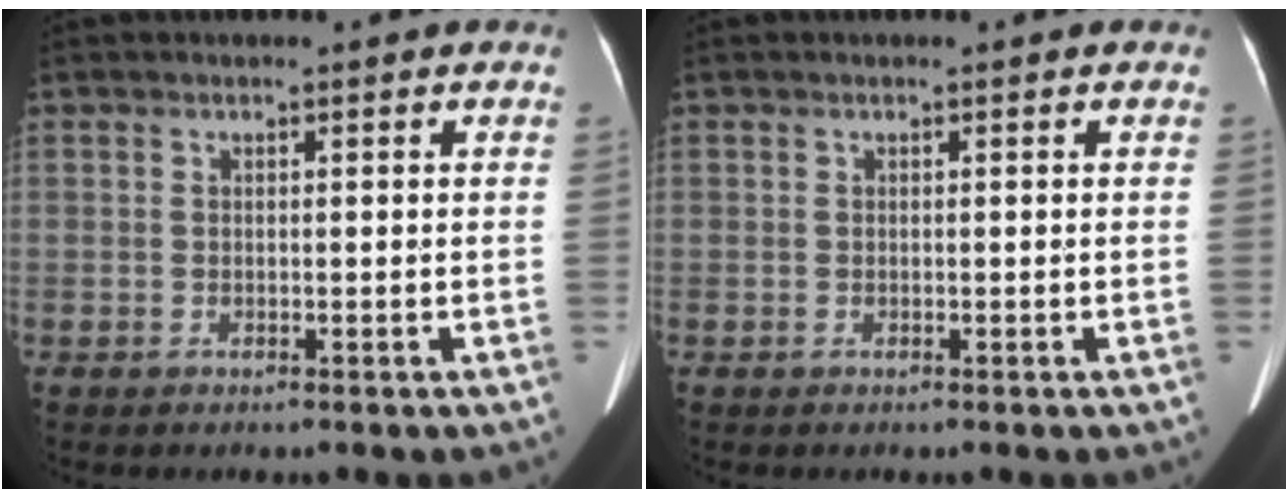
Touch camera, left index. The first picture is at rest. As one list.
[{"total": 0.0}]